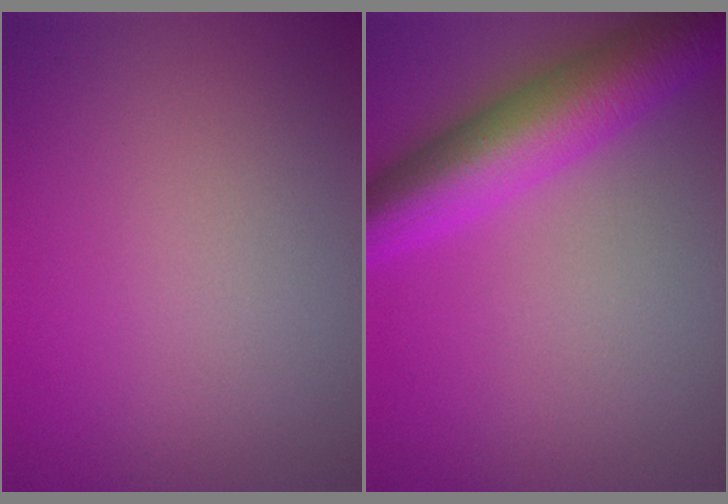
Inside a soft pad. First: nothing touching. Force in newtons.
{"total": 8.9, "press": 8.9, "slide": 0.1}